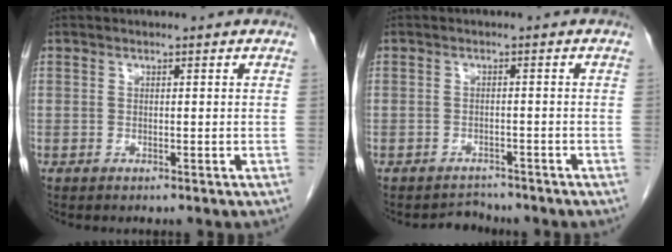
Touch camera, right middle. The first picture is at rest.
{"total": 2.4, "force": [-2.2, 0.8, -0.6], "torque": [0.005, -0.002, -0.033]}